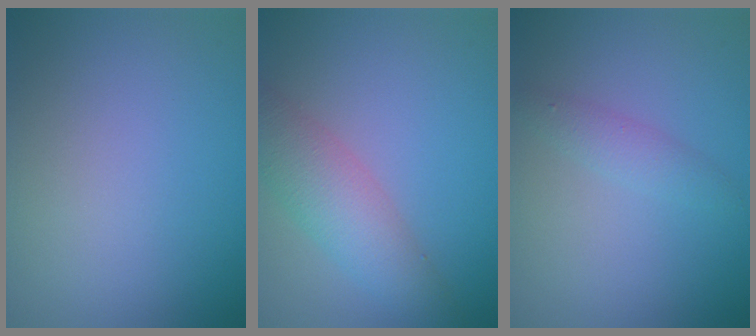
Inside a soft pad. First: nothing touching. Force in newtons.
{"total": 4.5, "press": 4.5, "slide": 0.1}
{"total": 1.6, "press": 1.6, "slide": 0.1}